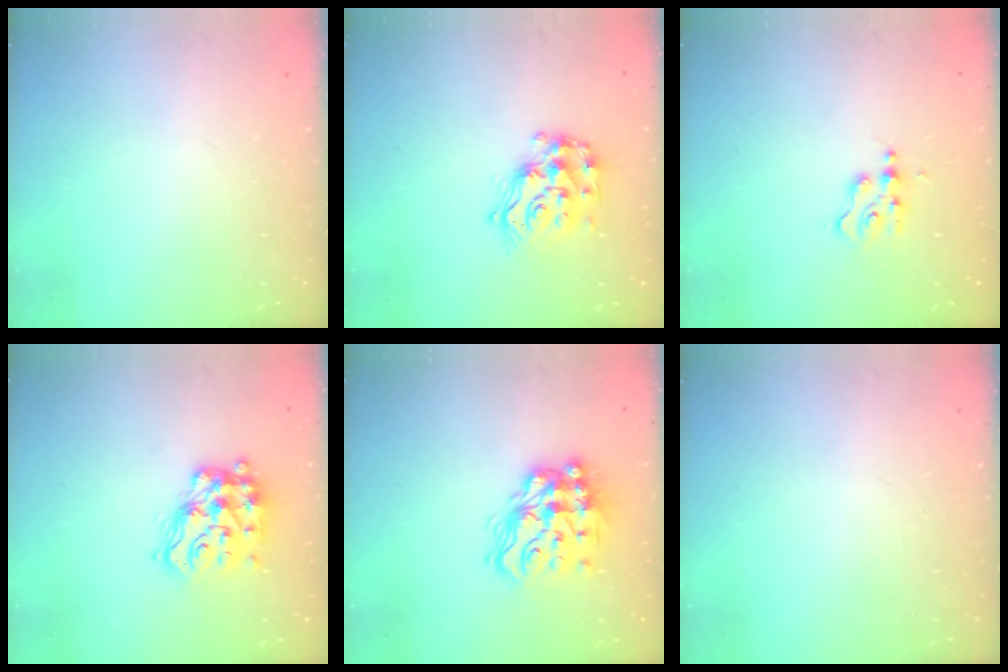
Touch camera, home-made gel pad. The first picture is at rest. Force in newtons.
{"total": 13.8, "press": 13.7, "slide": 0.9}
{"total": 2.6, "press": 2.6, "slide": 0.3}
{"total": 15.2, "press": 15.2, "slide": 0.9}
{"total": 17.4, "press": 17.4, "slide": 1.2}
{"total": 0.0}